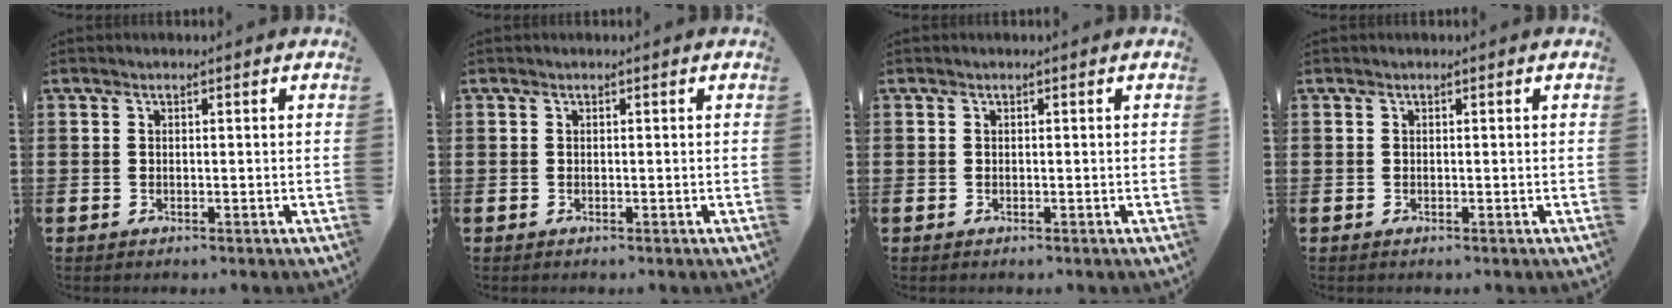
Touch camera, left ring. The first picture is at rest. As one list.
[{"total": 0.0}, {"total": 0.0}, {"total": 0.0}]